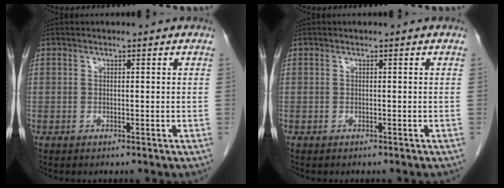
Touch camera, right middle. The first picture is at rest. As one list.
[{"total": 0.7, "force": [-0.7, 0.1, 0.3], "torque": [-0.003, -0.002, -0.011]}]